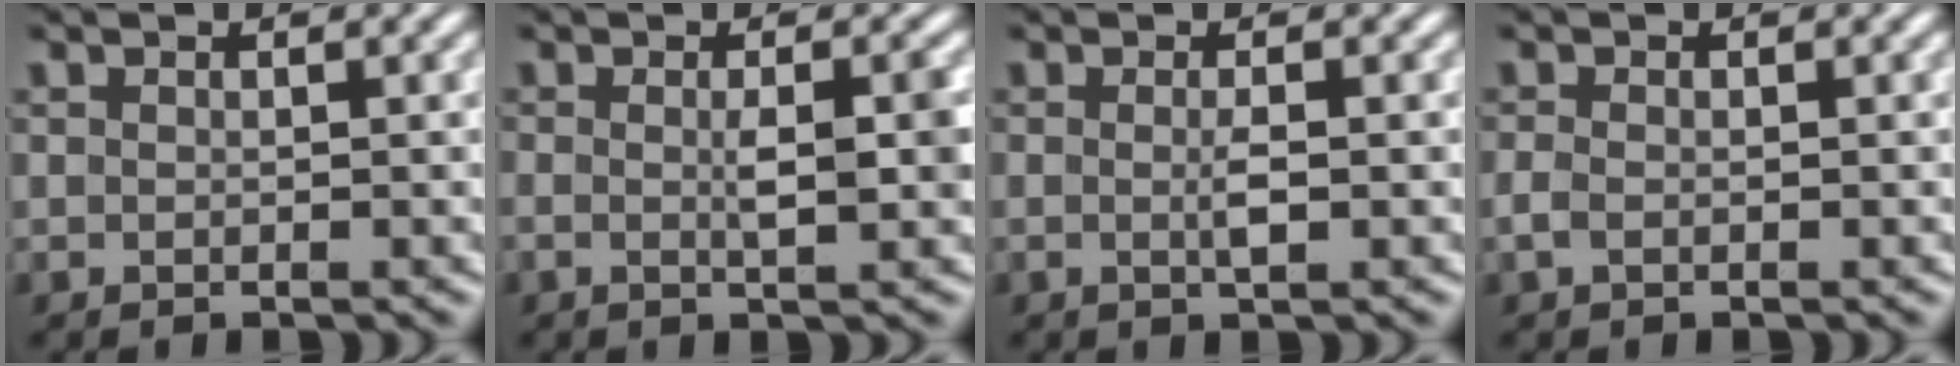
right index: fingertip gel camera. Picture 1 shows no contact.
{"total": 2.5, "force": [-0.4, 0.5, 2.4], "torque": [-0.039, -0.013, -0.005]}
{"total": 1.4, "force": [-0.4, 0.0, 1.3], "torque": [-0.022, -0.009, -0.007]}
{"total": 0.8, "force": [-0.6, 0.2, 0.5], "torque": [-0.016, -0.009, -0.006]}